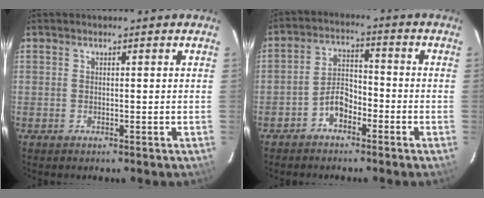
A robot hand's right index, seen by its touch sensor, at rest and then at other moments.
{"total": 5.2, "force": [-3.4, 2.9, 2.7], "torque": [-0.059, 0.018, -0.061]}